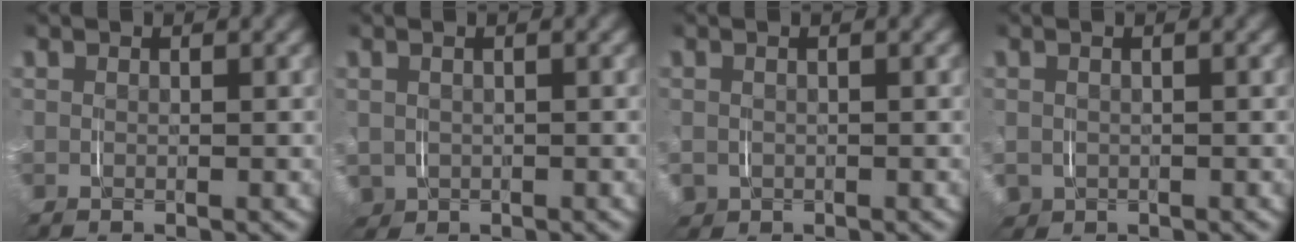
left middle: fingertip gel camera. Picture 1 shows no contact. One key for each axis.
{"total": 2.6, "fx": -0.9, "fy": 2.3, "fz": 0.8, "tx": -0.036, "ty": -0.021, "tz": -0.009}
{"total": 1.6, "fx": -0.7, "fy": 1.4, "fz": 0.4, "tx": -0.021, "ty": -0.012, "tz": -0.009}
{"total": 1.9, "fx": -0.8, "fy": 1.7, "fz": 0.5, "tx": -0.026, "ty": -0.016, "tz": -0.009}